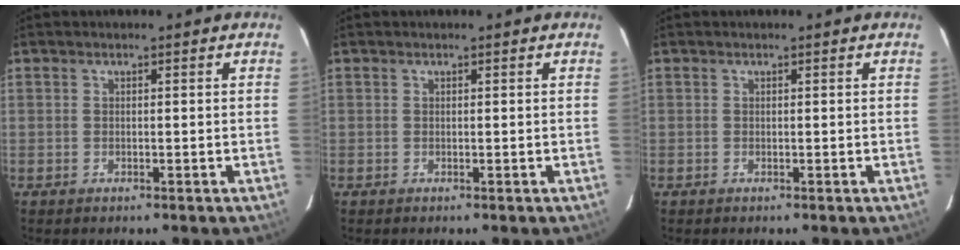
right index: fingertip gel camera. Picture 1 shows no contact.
{"total": 0.0}
{"total": 0.0}